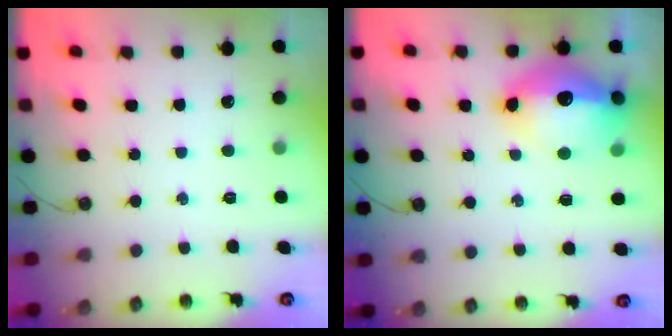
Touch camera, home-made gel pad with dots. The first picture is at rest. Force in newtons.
{"total": 16.2, "press": 16.1, "slide": 1.5}